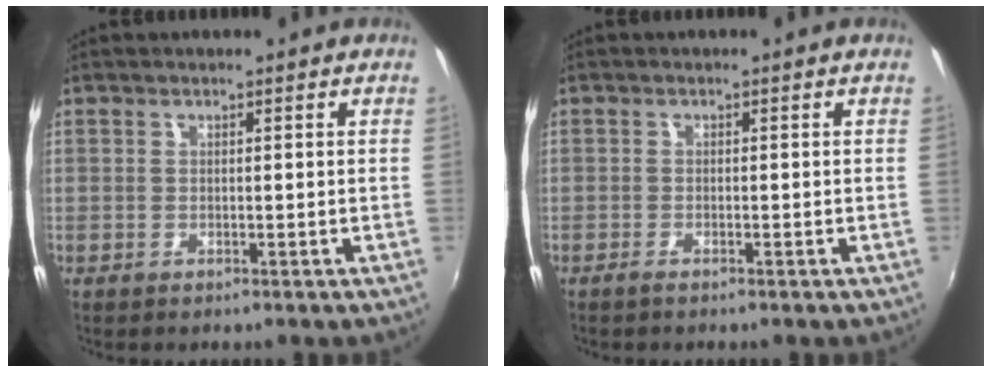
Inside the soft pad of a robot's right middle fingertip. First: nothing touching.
{"total": 1.0, "force": [-0.9, 0.0, 0.5], "torque": [-0.012, -0.003, -0.020]}